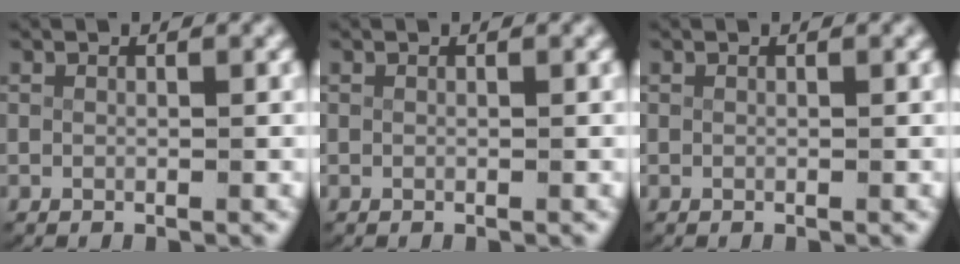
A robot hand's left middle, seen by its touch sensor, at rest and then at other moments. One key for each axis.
{"total": 0.0}
{"total": 0.0}